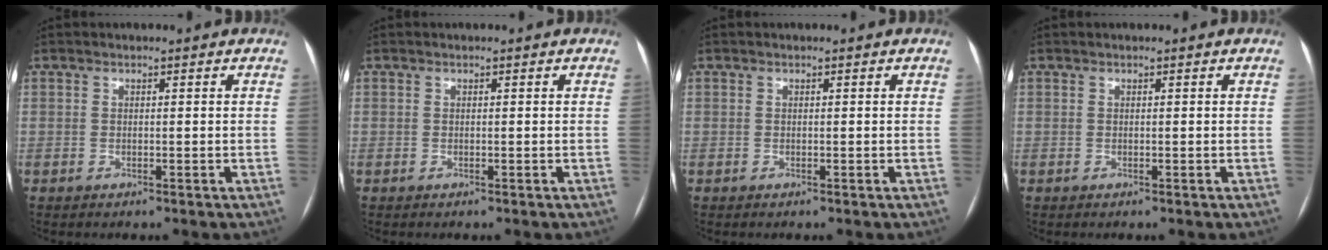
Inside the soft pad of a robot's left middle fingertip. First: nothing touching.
{"total": 0.0}
{"total": 0.0}
{"total": 0.0}